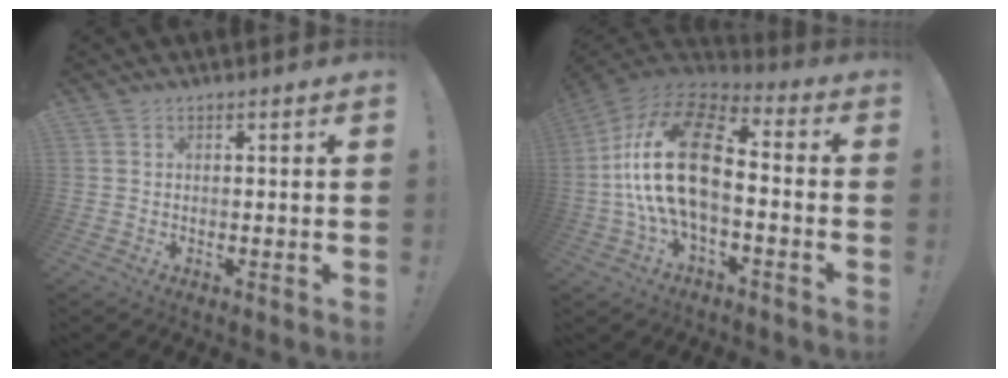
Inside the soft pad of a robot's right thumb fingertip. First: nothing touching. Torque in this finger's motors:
{"motor_torque": [1.51, 1.73, 2.09, -0.68, 0.66]}